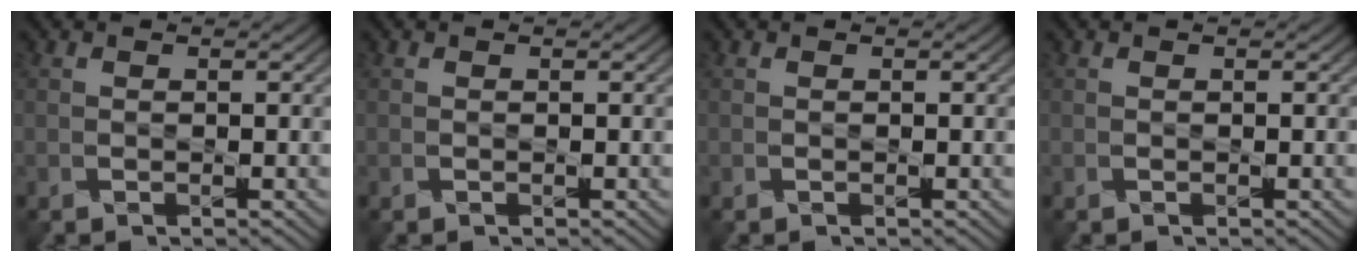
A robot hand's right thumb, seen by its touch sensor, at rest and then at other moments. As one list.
[{"total": 0.0}, {"total": 0.0}, {"total": 0.0}]